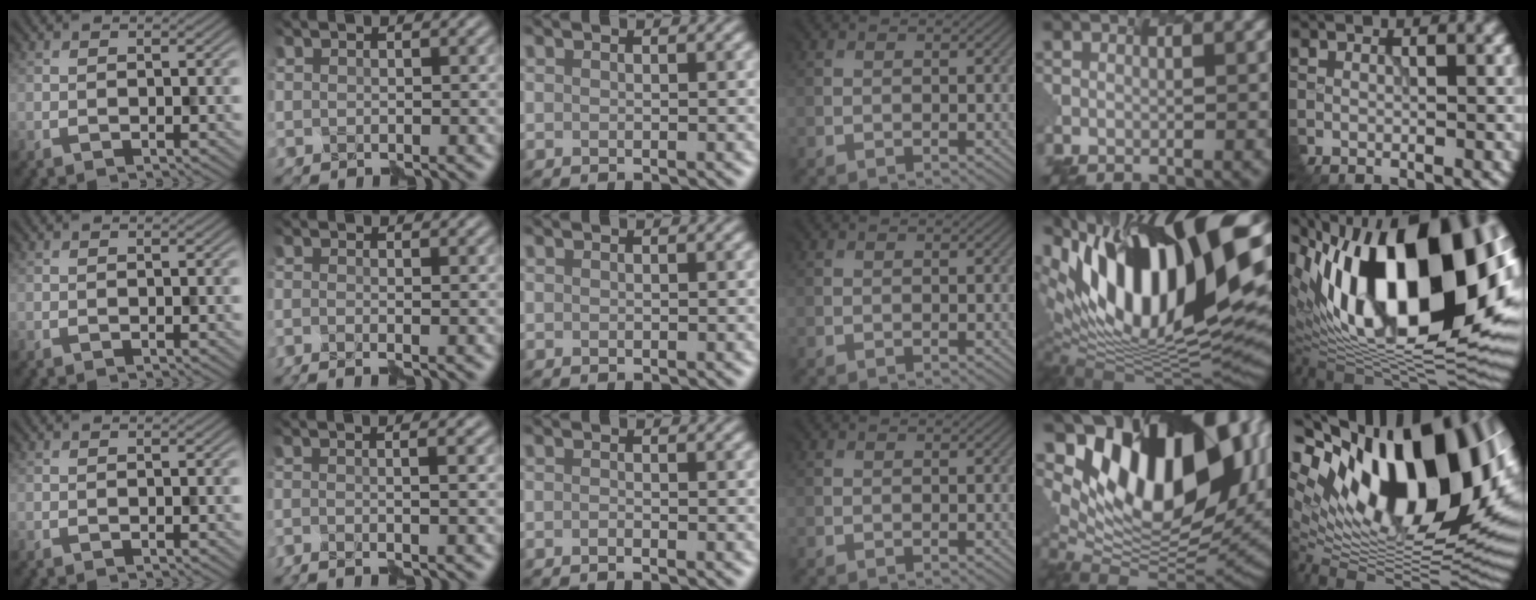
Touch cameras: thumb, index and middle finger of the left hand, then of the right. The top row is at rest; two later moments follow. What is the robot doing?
{"motion": "assemble", "object": "hinged jar"}